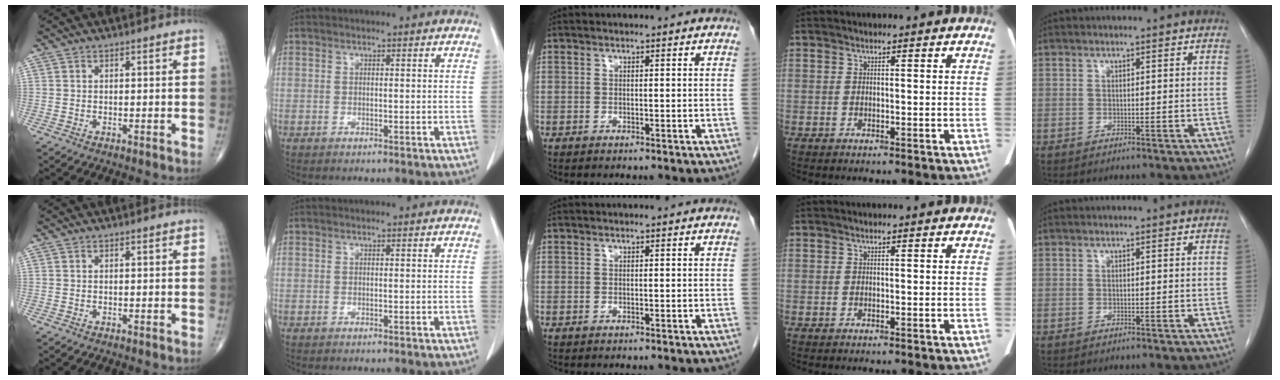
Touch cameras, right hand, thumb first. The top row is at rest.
{}